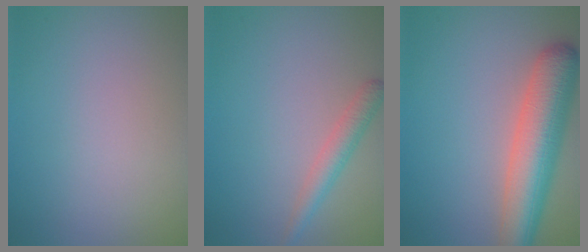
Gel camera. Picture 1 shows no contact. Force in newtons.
{"total": 2.2, "press": 2.2, "slide": 0.1}
{"total": 7.4, "press": 7.4, "slide": 0.5}